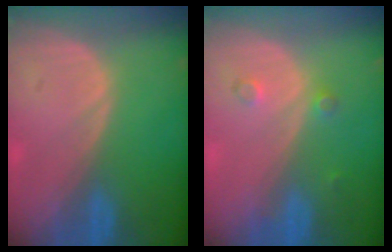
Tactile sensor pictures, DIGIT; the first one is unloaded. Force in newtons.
{"total": 2.1, "press": 1.8, "slide": 1.1}